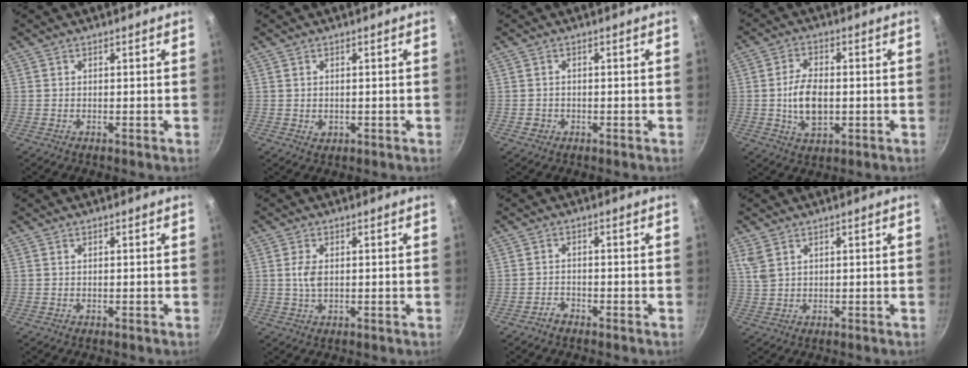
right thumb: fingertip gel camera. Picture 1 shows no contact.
{"total": 1.2, "force": [0.1, 0.9, 0.8], "torque": [-0.011, -0.002, 0.005]}
{"total": 1.6, "force": [-0.6, 1.4, 0.6], "torque": [-0.009, 0.004, -0.005]}
{"total": 8.8, "force": [-0.7, 5.1, 7.2], "torque": [-0.124, 0.006, -0.011]}
{"total": 0.0}
{"total": 3.4, "force": [0.5, 1.9, 2.8], "torque": [-0.055, -0.001, 0.009]}
{"total": 1.8, "force": [-1.5, 0.8, 0.5], "torque": [-0.005, 0.019, -0.026]}
{"total": 3.8, "force": [2.0, 2.4, 2.2], "torque": [-0.040, -0.007, 0.046]}